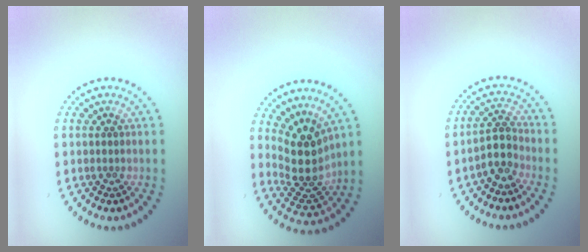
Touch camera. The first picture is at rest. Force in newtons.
{"total": 4.4, "press": 3.4, "slide": 2.9}
{"total": 2.5, "press": 2.1, "slide": 1.5}